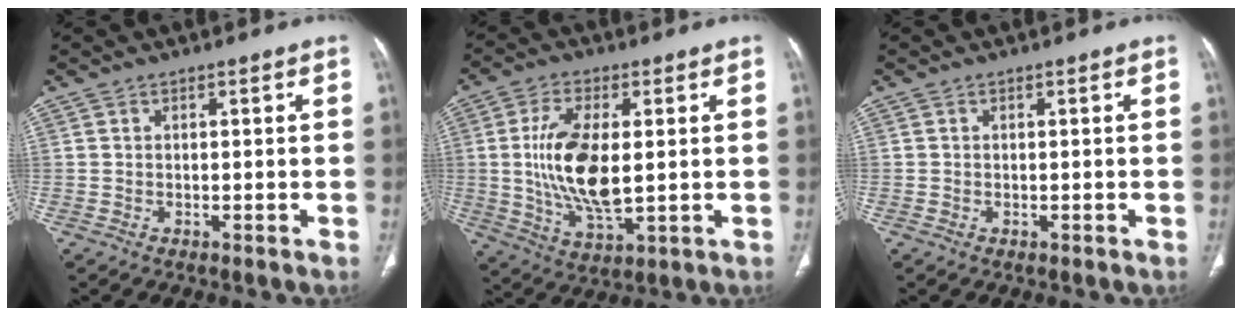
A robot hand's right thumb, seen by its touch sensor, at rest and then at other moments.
{"total": 13.8, "force": [0.7, 6.1, 12.3], "torque": [-0.244, -0.016, 0.020]}
{"total": 0.0}